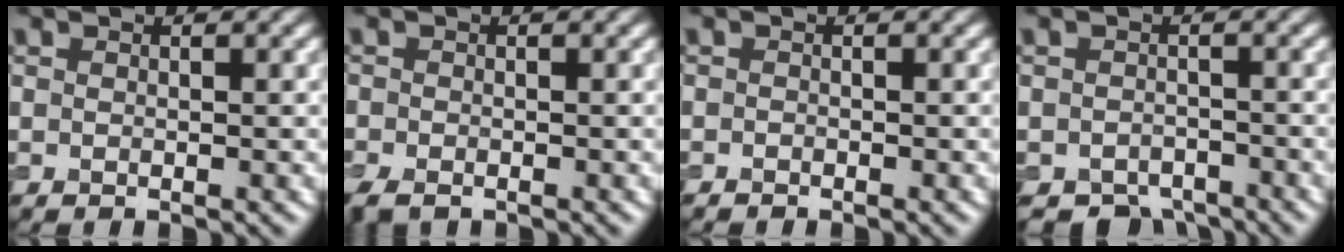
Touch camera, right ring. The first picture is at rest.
{"total": 2.9, "force": [-2.1, 1.3, 1.3], "torque": [-0.030, -0.014, -0.046]}
{"total": 0.5, "force": [-0.5, 0.2, 0.0], "torque": [0.002, -0.003, -0.010]}
{"total": 3.3, "force": [-2.7, 1.7, 0.8], "torque": [-0.001, -0.009, -0.046]}